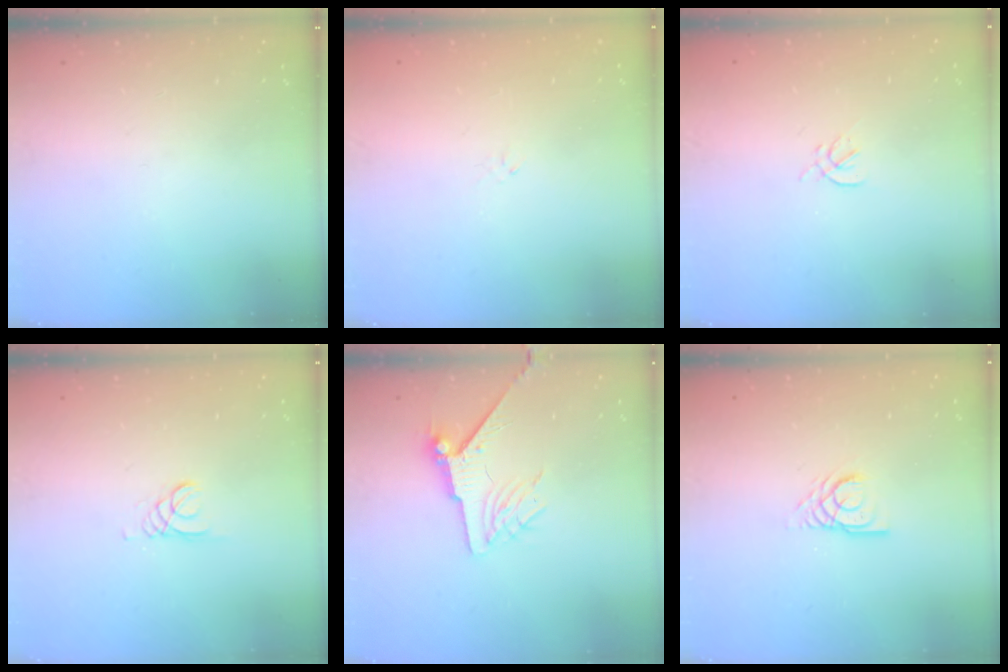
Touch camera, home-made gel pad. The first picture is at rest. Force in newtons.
{"total": 1.2, "press": 1.2, "slide": 0.4}
{"total": 1.6, "press": 1.5, "slide": 0.6}
{"total": 1.5, "press": 1.5, "slide": 0.1}
{"total": 7.3, "press": 7.2, "slide": 1.0}
{"total": 3.6, "press": 3.6, "slide": 0.2}